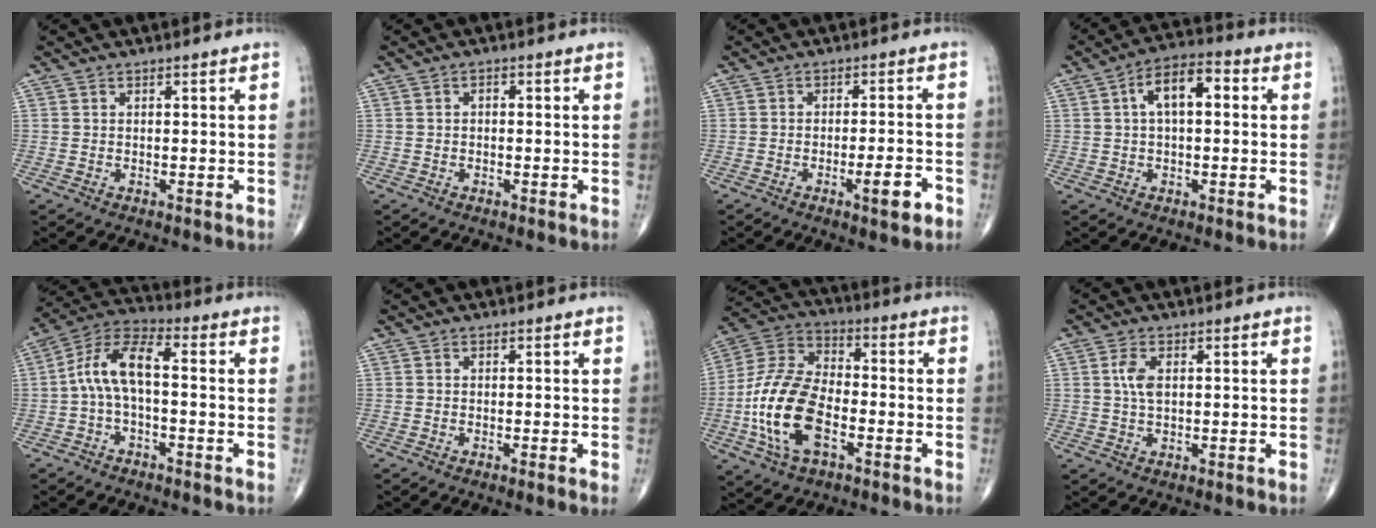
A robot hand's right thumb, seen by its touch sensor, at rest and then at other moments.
{"total": 0.9, "force": [-0.1, 0.6, 0.7], "torque": [-0.004, 0.005, -0.006]}
{"total": 5.7, "force": [-2.7, 1.2, 4.8], "torque": [-0.071, 0.011, -0.038]}
{"total": 8.6, "force": [1.6, 4.3, 7.3], "torque": [-0.114, 0.028, 0.016]}
{"total": 9.5, "force": [-0.7, 4.1, 8.5], "torque": [-0.169, 0.043, -0.023]}
{"total": 1.0, "force": [-0.3, 0.0, 1.0], "torque": [-0.023, -0.004, -0.007]}
{"total": 17.3, "force": [-5.0, 9.3, 13.6], "torque": [-0.277, 0.025, -0.097]}
{"total": 3.5, "force": [0.7, 1.7, 2.9], "torque": [-0.065, 0.002, 0.012]}